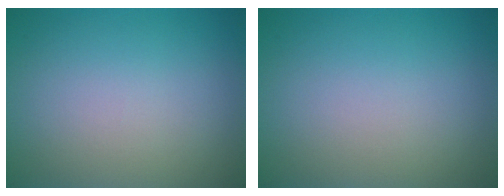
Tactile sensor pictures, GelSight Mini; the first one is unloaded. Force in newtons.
{"total": 0.0}